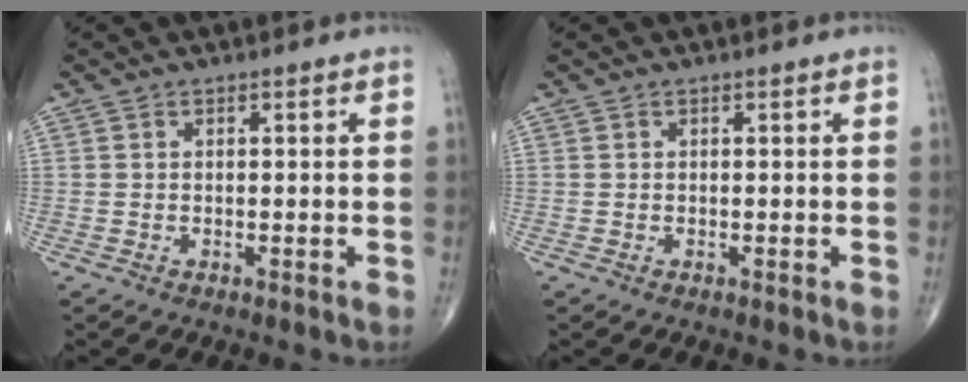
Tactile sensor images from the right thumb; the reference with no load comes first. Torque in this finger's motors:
{"motor_torque": [-0.10, -0.10, 0.01, 0.00, 0.00]}